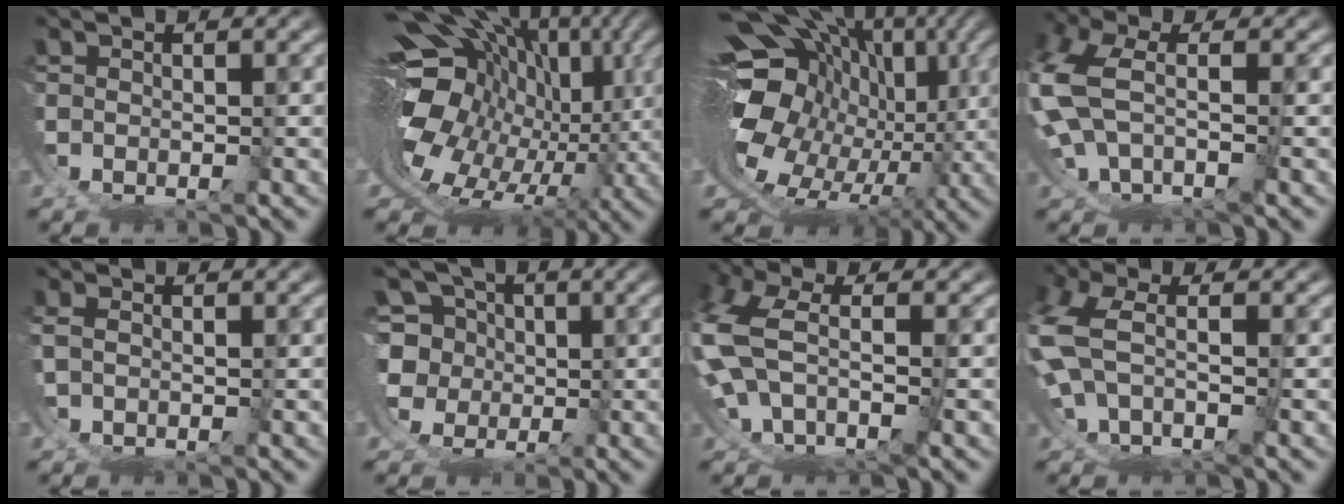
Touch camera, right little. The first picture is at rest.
{"total": 20.4, "force": [1.1, 13.9, 14.9], "torque": [-0.246, -0.045, 0.033]}
{"total": 18.0, "force": [0.0, 12.7, 12.7], "torque": [-0.217, -0.057, 0.025]}
{"total": 4.6, "force": [0.1, 2.7, 3.7], "torque": [-0.111, -0.010, 0.009]}
{"total": 0.8, "force": [0.0, -0.8, 0.2], "torque": [-0.008, -0.002, 0.010]}
{"total": 11.0, "force": [0.1, 10.1, 4.4], "torque": [-0.130, -0.045, 0.004]}
{"total": 5.6, "force": [-0.4, 3.8, 4.1], "torque": [-0.120, -0.013, -0.005]}
{"total": 4.3, "force": [0.0, 2.4, 3.6], "torque": [-0.101, -0.009, 0.005]}